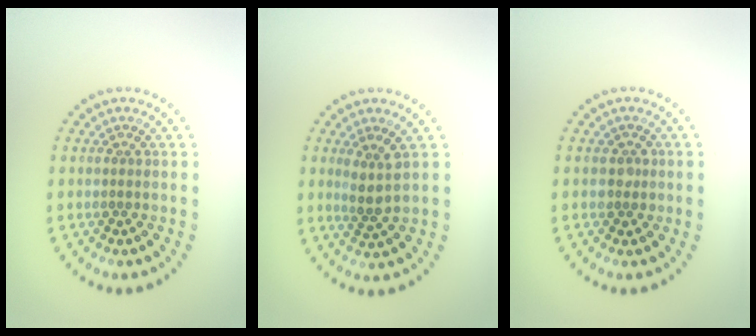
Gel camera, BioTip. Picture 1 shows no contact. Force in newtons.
{"total": 2.2, "press": 1.7, "slide": 1.4}
{"total": 1.4, "press": 1.4, "slide": 0.3}